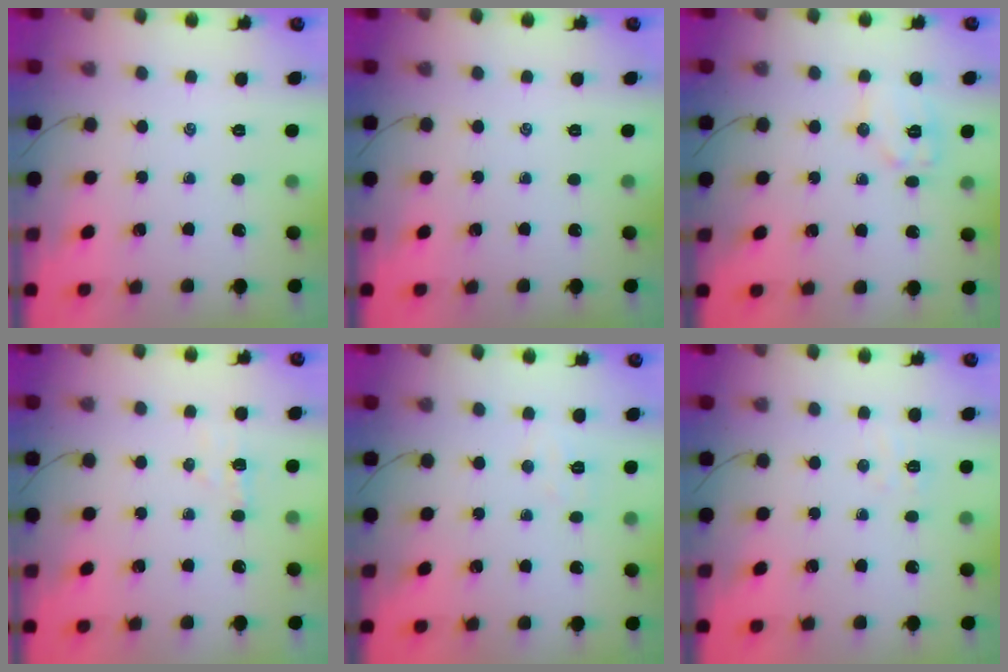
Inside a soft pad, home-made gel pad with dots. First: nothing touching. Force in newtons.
{"total": 0.0}
{"total": 7.6, "press": 7.6, "slide": 0.4}
{"total": 4.5, "press": 4.3, "slide": 1.3}
{"total": 3.5, "press": 3.4, "slide": 0.7}
{"total": 3.8, "press": 3.7, "slide": 1.0}